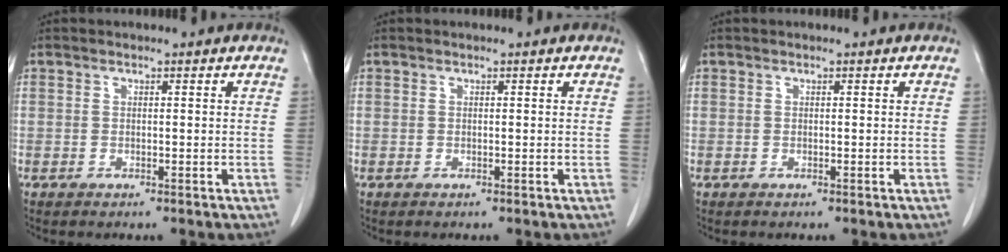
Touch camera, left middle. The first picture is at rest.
{"total": 0.0}
{"total": 0.0}